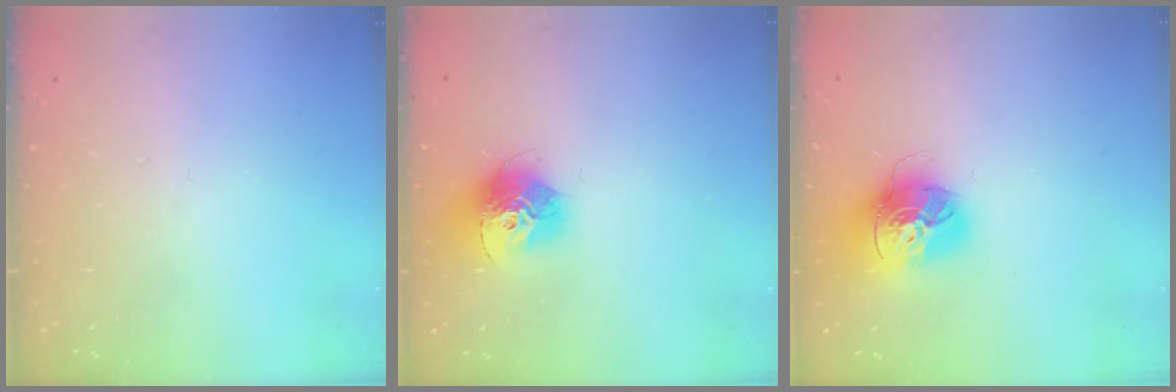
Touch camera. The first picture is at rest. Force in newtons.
{"total": 14.4, "press": 14.3, "slide": 1.3}
{"total": 17.1, "press": 17.0, "slide": 1.9}